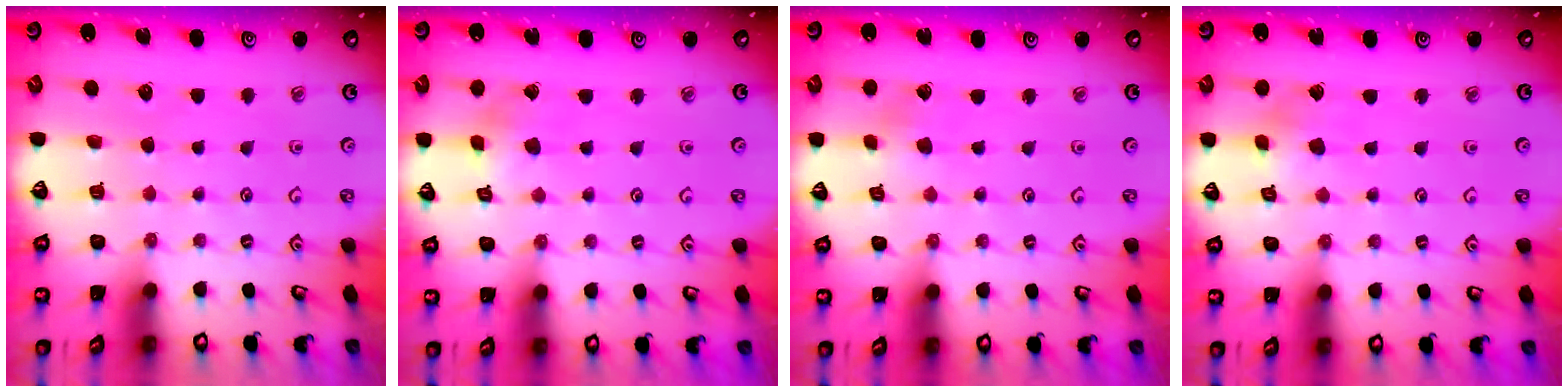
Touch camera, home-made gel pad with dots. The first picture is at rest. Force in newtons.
{"total": 2.6, "press": 2.5, "slide": 0.3}
{"total": 1.5, "press": 1.5, "slide": 0.2}
{"total": 3.8, "press": 3.8, "slide": 0.4}